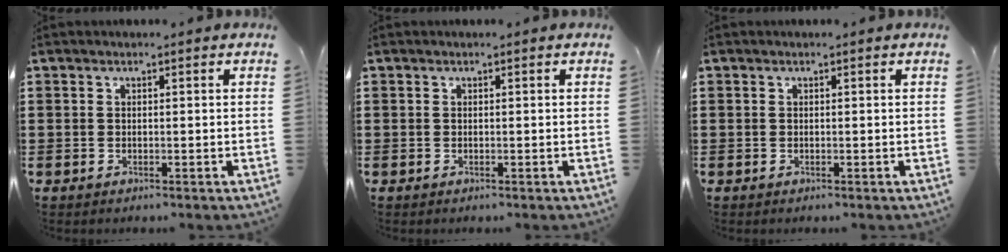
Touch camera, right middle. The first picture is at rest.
{"total": 0.0}
{"total": 0.0}